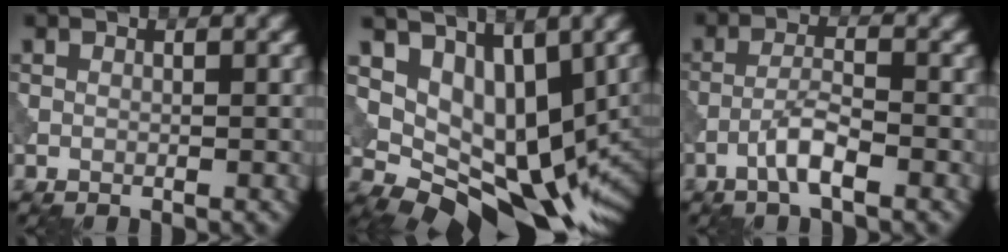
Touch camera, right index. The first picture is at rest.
{"total": 11.4, "force": [1.9, 7.3, 8.6], "torque": [-0.128, -0.028, 0.050]}
{"total": 3.1, "force": [-1.7, 0.5, 2.5], "torque": [-0.049, 0.010, -0.039]}